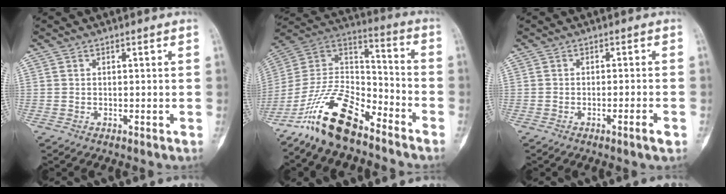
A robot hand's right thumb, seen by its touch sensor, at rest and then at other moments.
{"total": 17.7, "force": [-12.6, 6.8, 10.4], "torque": [-0.184, 0.088, -0.236]}
{"total": 2.6, "force": [-1.4, 0.1, 2.2], "torque": [-0.039, 0.002, -0.021]}